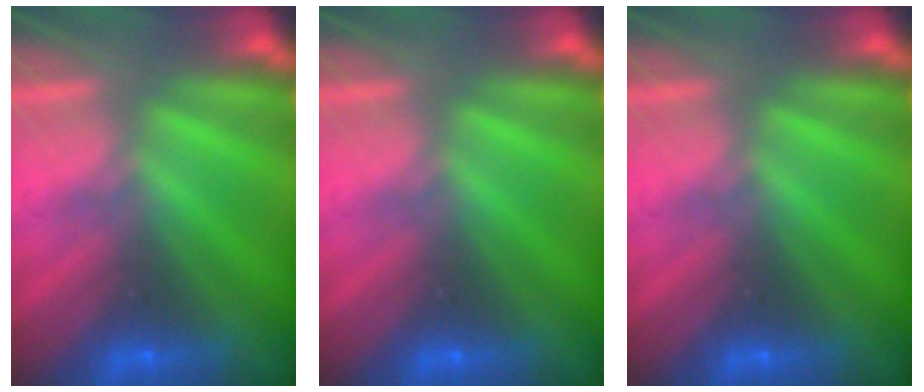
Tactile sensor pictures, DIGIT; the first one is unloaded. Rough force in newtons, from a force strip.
{"total": 0.0}
{"total": 0.0}